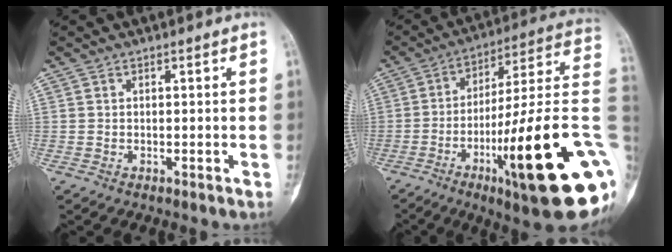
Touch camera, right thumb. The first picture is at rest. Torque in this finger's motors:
{"motor_torque": [3.55, 1.46, 2.16, -0.61, 0.60]}